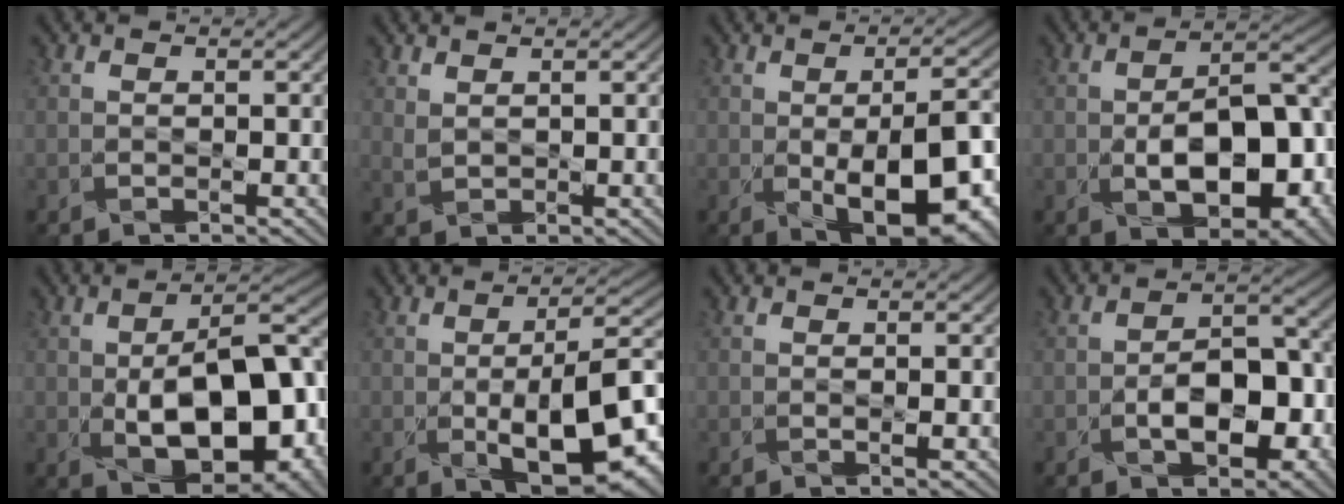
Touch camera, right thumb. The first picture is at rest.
{"total": 1.6, "force": [1.6, 0.1, -0.2], "torque": [-0.005, 0.001, 0.038]}
{"total": 12.0, "force": [-3.1, 5.5, 10.1], "torque": [-0.151, -0.027, -0.038]}
{"total": 11.0, "force": [-3.2, 6.0, 8.6], "torque": [-0.129, -0.008, -0.046]}
{"total": 14.0, "force": [-3.1, 7.5, 11.4], "torque": [-0.163, -0.014, -0.043]}
{"total": 13.1, "force": [-3.5, 5.0, 11.5], "torque": [-0.172, -0.016, -0.046]}
{"total": 1.1, "force": [-0.1, 0.4, 1.0], "torque": [-0.014, -0.004, 0.000]}
{"total": 7.3, "force": [-2.5, 4.1, 5.5], "torque": [-0.078, 0.001, -0.041]}